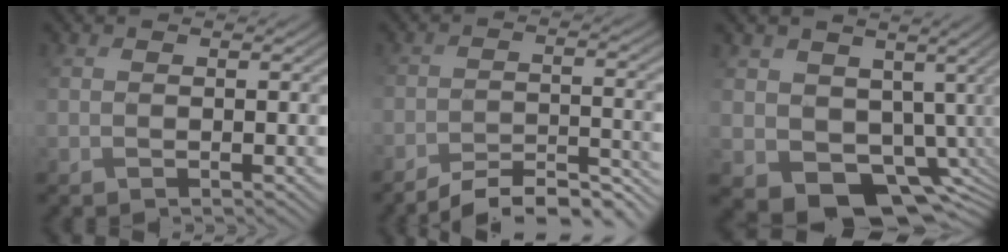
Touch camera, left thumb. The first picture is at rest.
{"total": 7.5, "force": [-7.1, 1.1, 2.0], "torque": [-0.021, 0.002, -0.112]}
{"total": 10.1, "force": [-1.2, 8.4, 5.5], "torque": [-0.125, -0.037, -0.007]}